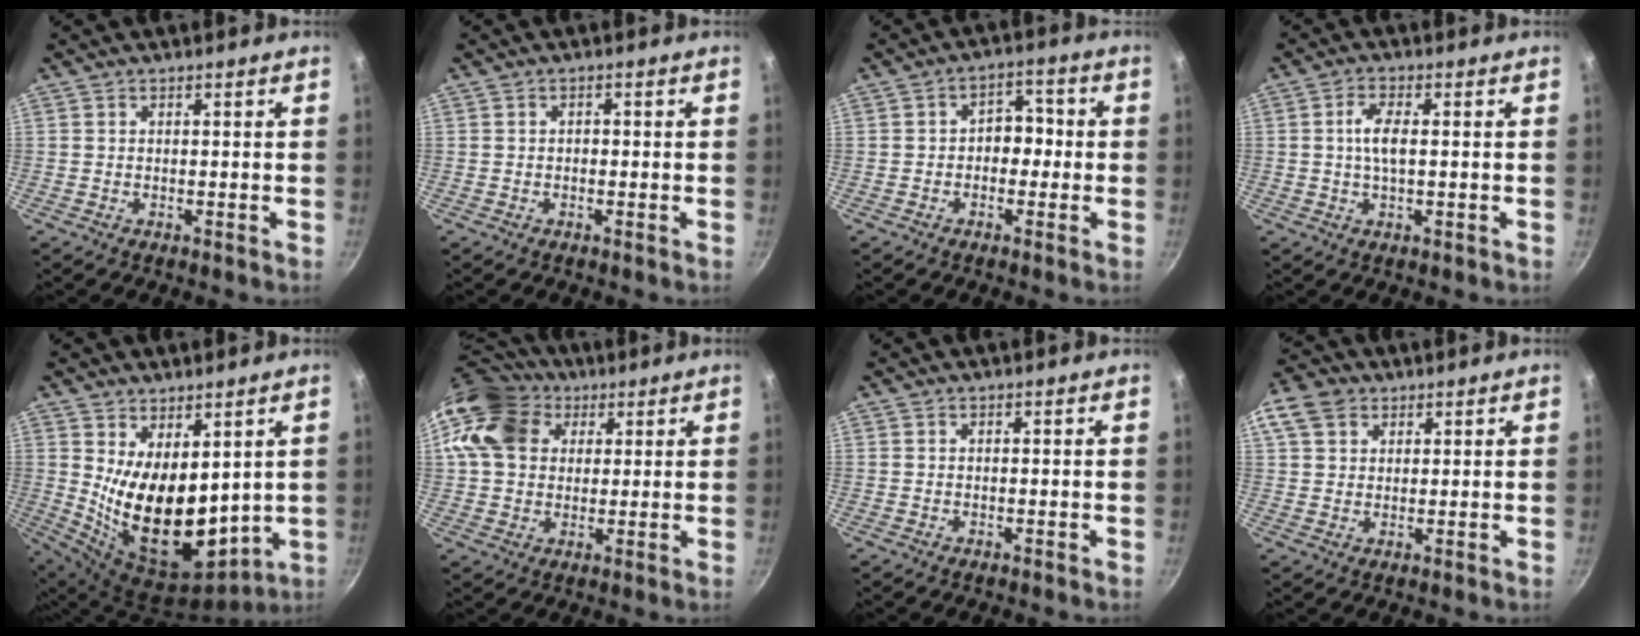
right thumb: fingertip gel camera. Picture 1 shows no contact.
{"total": 1.0, "force": [-0.2, 0.7, 0.6], "torque": [-0.008, 0.006, -0.003]}
{"total": 5.4, "force": [-0.6, 4.1, 3.5], "torque": [-0.002, 0.018, -0.017]}
{"total": 4.6, "force": [0.2, 1.7, 4.3], "torque": [-0.091, 0.004, 0.001]}
{"total": 16.7, "force": [3.2, 9.5, 13.4], "torque": [-0.194, -0.059, 0.084]}
{"total": 16.5, "force": [5.4, 12.9, 8.7], "torque": [-0.154, 0.020, 0.086]}
{"total": 0.0}
{"total": 7.9, "force": [3.7, 5.8, 3.8], "torque": [-0.060, 0.002, 0.059]}